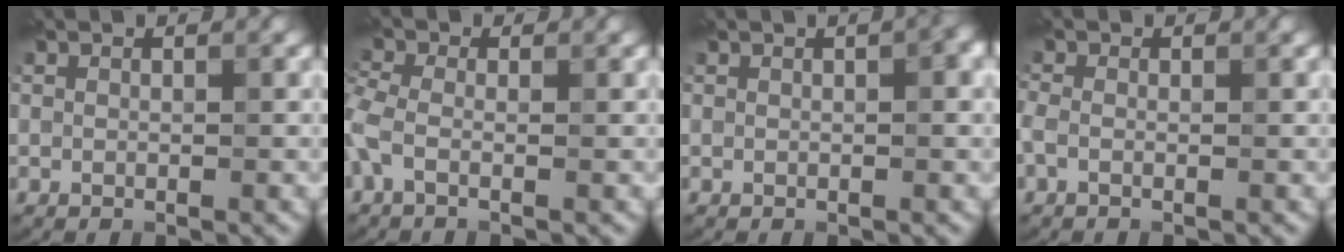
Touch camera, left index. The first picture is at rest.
{"total": 2.3, "force": [-0.5, 1.1, 2.0], "torque": [-0.055, -0.001, -0.026]}
{"total": 1.6, "force": [0.2, 0.2, 1.6], "torque": [-0.021, 0.003, 0.003]}
{"total": 1.2, "force": [-0.4, 0.7, 0.9], "torque": [-0.022, -0.002, -0.017]}